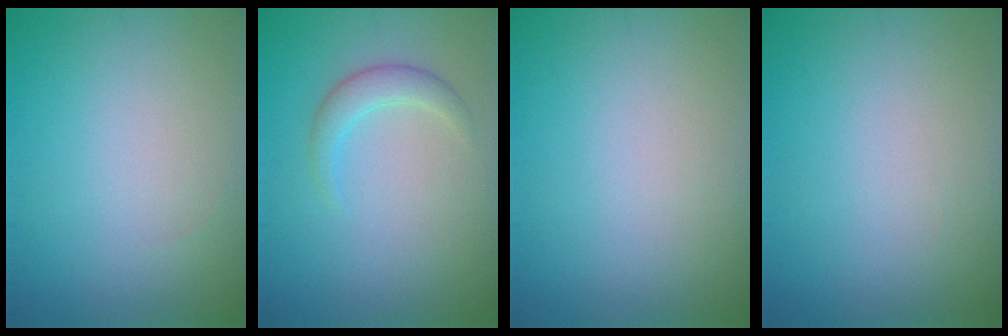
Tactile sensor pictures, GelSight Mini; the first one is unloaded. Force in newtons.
{"total": 2.0, "press": 2.0, "slide": 0.1}
{"total": 0.0}
{"total": 0.0}